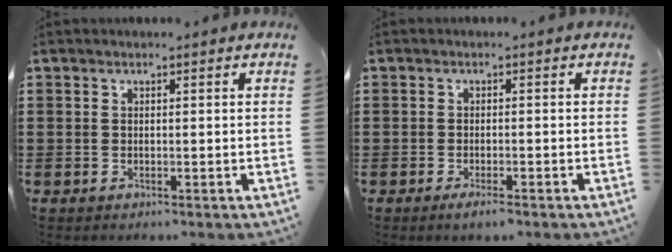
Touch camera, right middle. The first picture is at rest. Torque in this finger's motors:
{"motor_torque": [2.14, 0.00, 0.51, 0.17]}